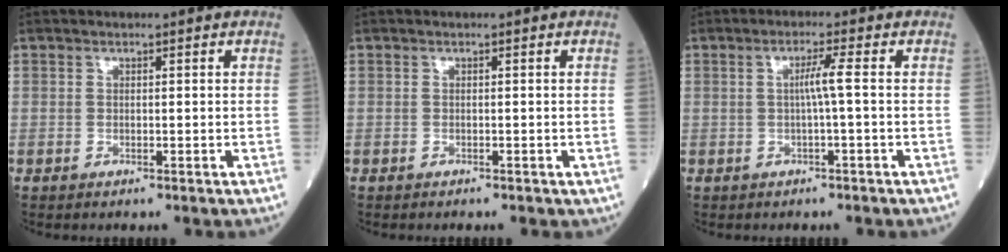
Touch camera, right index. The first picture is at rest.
{"total": 0.8, "force": [-0.7, 0.4, 0.3], "torque": [-0.007, 0.001, -0.007]}
{"total": 2.6, "force": [0.1, -0.7, 2.5], "torque": [-0.043, 0.004, 0.002]}